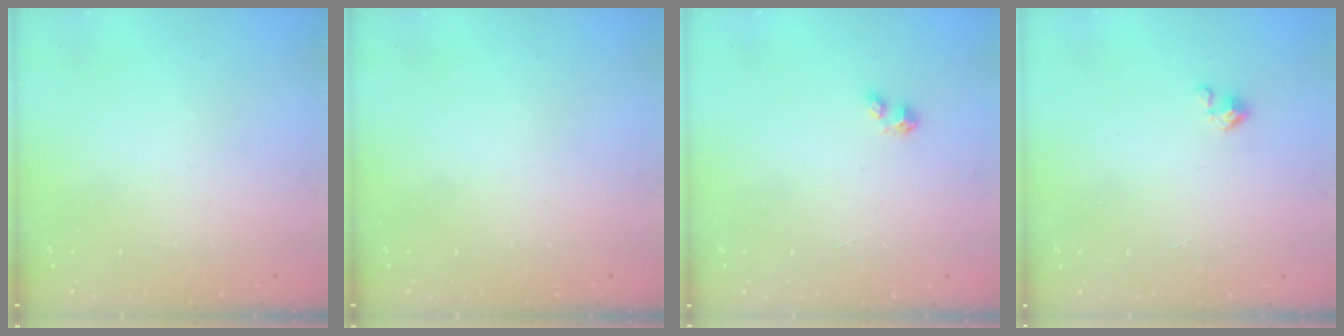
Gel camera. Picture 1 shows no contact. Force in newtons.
{"total": 0.0}
{"total": 2.4, "press": 2.4, "slide": 0.1}
{"total": 2.5, "press": 2.5, "slide": 0.3}